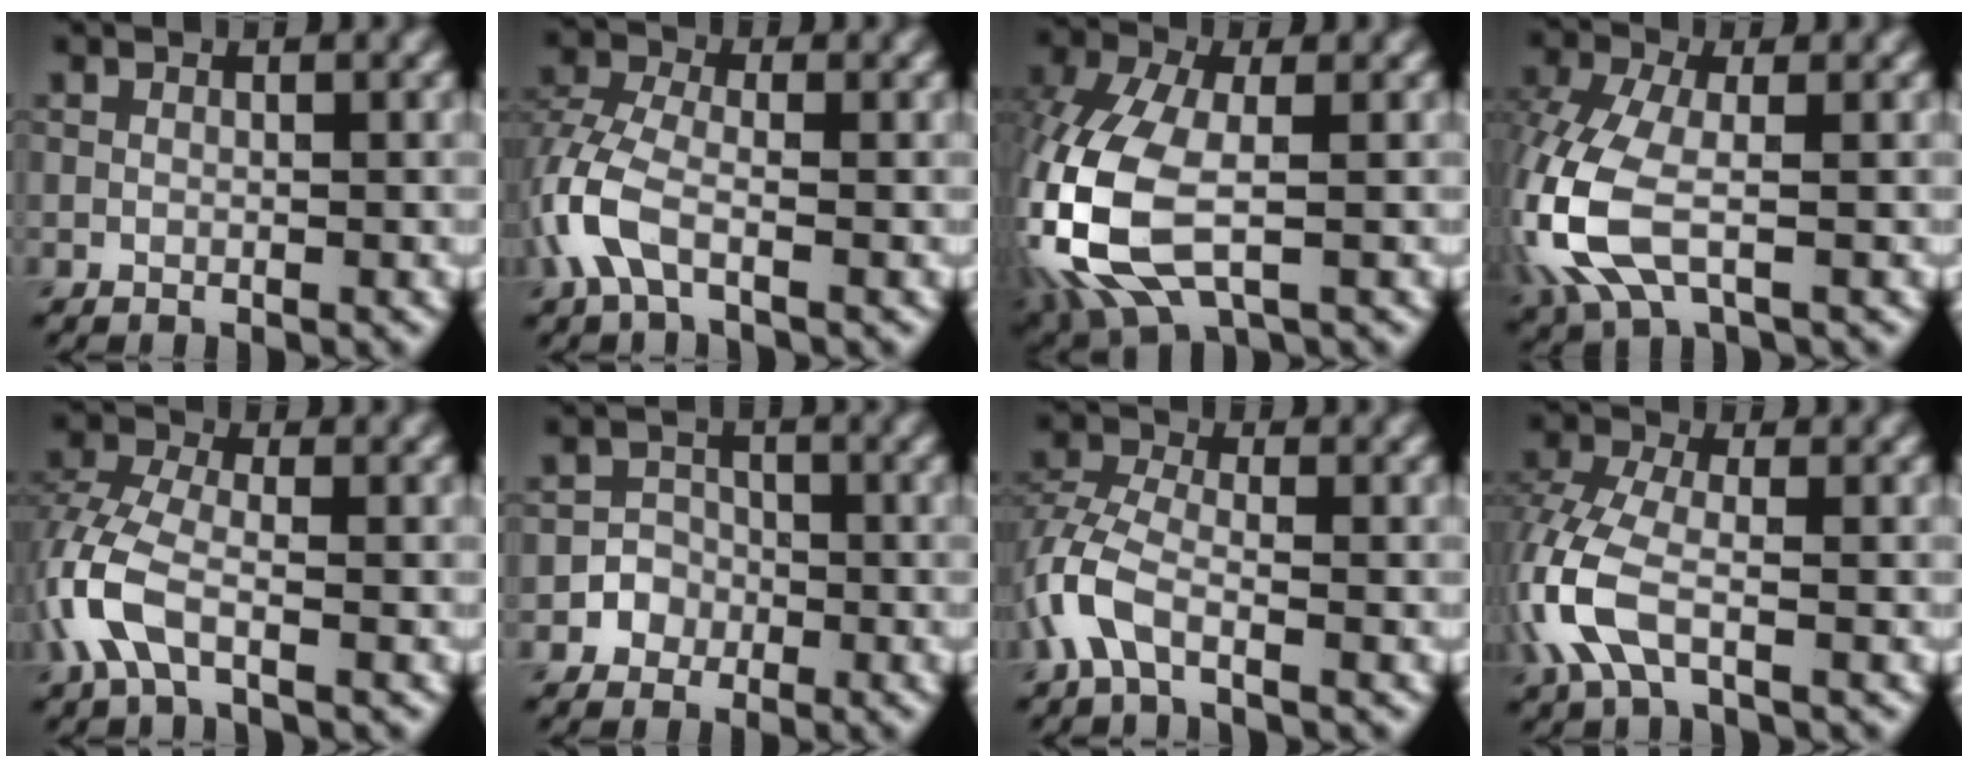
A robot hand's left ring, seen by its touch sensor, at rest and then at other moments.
{"total": 4.9, "force": [-1.8, 2.5, 3.8], "torque": [-0.100, 0.004, -0.047]}
{"total": 9.9, "force": [-2.3, 5.1, 8.2], "torque": [-0.207, -0.009, -0.056]}
{"total": 7.6, "force": [-2.0, 3.8, 6.2], "torque": [-0.169, 0.001, -0.050]}
{"total": 5.5, "force": [-1.9, 2.7, 4.3], "torque": [-0.115, 0.003, -0.050]}
{"total": 2.7, "force": [-1.1, 2.5, 0.3], "torque": [0.024, 0.006, -0.030]}
{"total": 4.5, "force": [-2.0, 2.2, 3.4], "torque": [-0.086, 0.005, -0.054]}
{"total": 6.1, "force": [-2.0, 3.1, 4.8], "torque": [-0.137, 0.001, -0.052]}